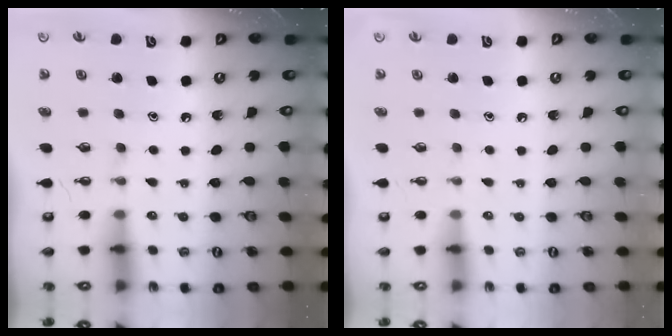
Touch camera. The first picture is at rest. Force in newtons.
{"total": 0.0}